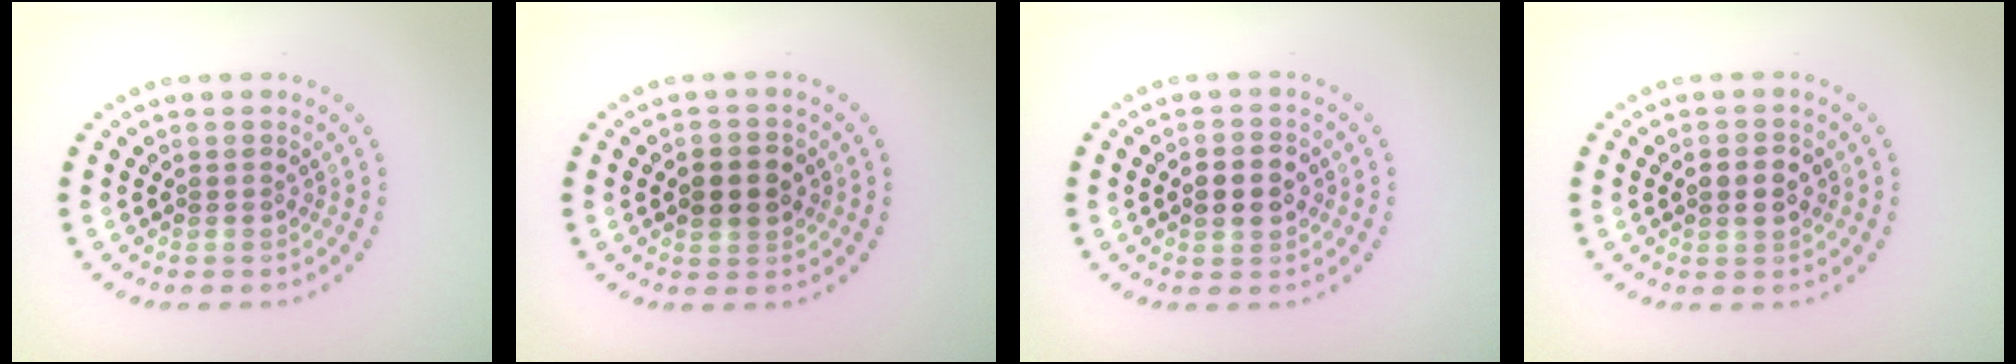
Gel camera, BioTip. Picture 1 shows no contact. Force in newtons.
{"total": 2.7, "press": 2.7, "slide": 0.2}
{"total": 3.1, "press": 3.1, "slide": 0.1}
{"total": 2.6, "press": 2.6, "slide": 0.1}